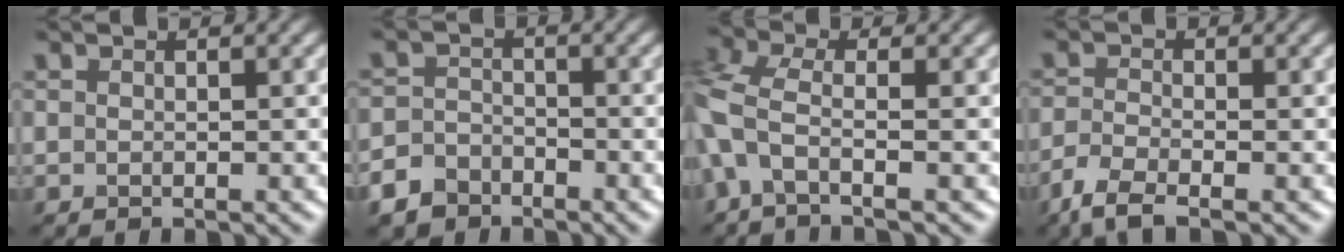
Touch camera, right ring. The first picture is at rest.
{"total": 4.2, "force": [-3.2, 2.6, 1.0], "torque": [-0.015, -0.004, -0.061]}
{"total": 4.2, "force": [-1.1, 1.9, 3.6], "torque": [-0.099, 0.002, -0.039]}
{"total": 3.3, "force": [-2.4, 0.9, 2.1], "torque": [-0.051, -0.009, -0.063]}